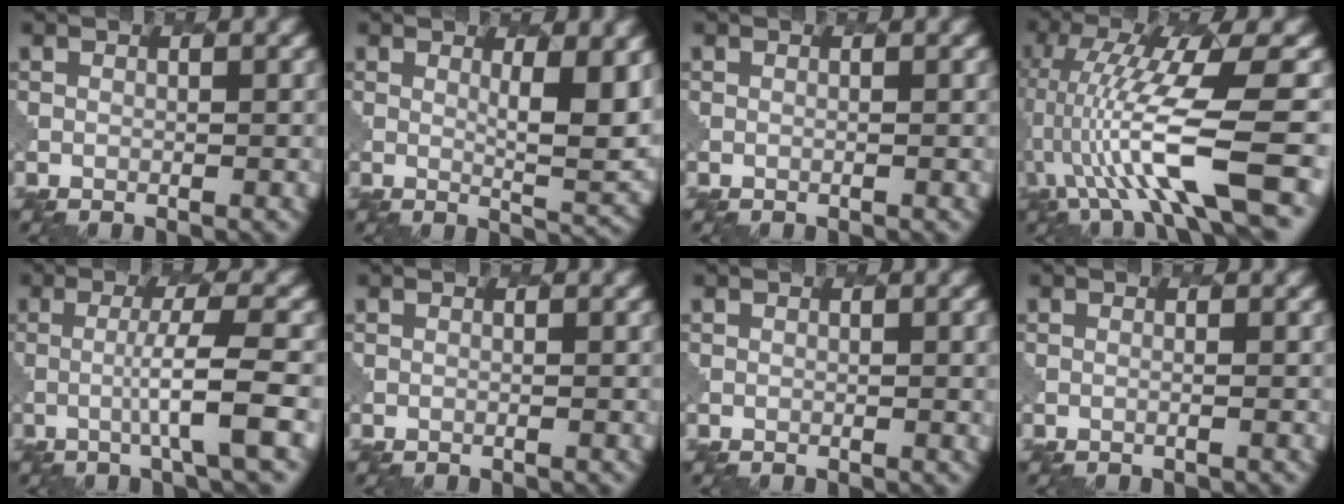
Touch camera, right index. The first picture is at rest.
{"total": 5.4, "force": [1.7, 1.3, 5.0], "torque": [-0.072, -0.013, 0.034]}
{"total": 0.0}
{"total": 10.7, "force": [-2.0, 2.2, 10.3], "torque": [-0.195, 0.007, -0.030]}
{"total": 4.8, "force": [-0.8, 0.4, 4.8], "torque": [-0.074, 0.004, -0.025]}
{"total": 0.0}
{"total": 1.0, "force": [0.2, 0.3, 1.0], "torque": [-0.008, 0.001, 0.004]}
{"total": 0.5, "force": [0.1, 0.2, 0.5], "torque": [-0.005, -0.002, -0.010]}